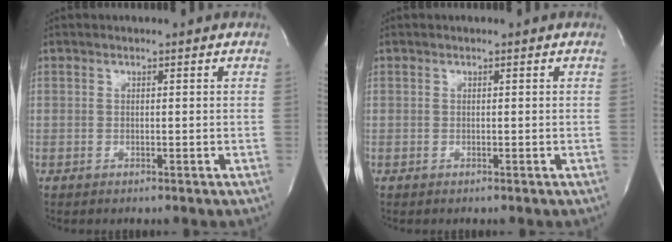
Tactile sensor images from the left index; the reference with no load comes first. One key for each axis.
{"total": 0.0}